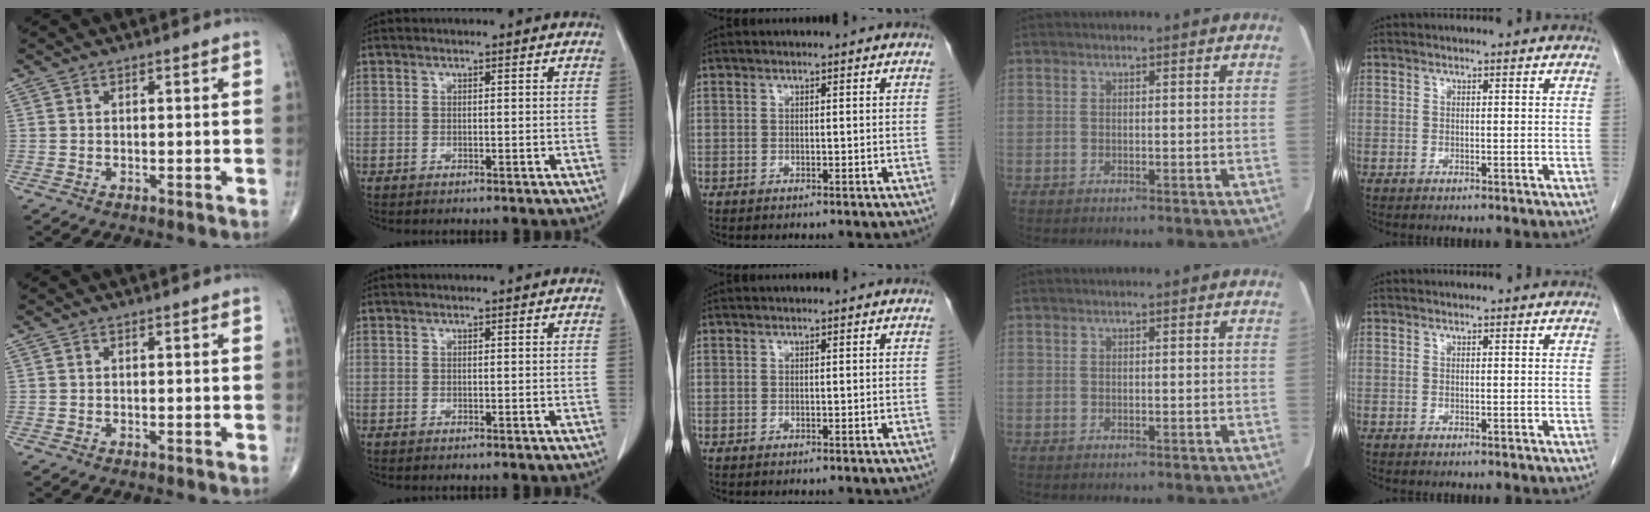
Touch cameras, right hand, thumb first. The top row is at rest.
{}